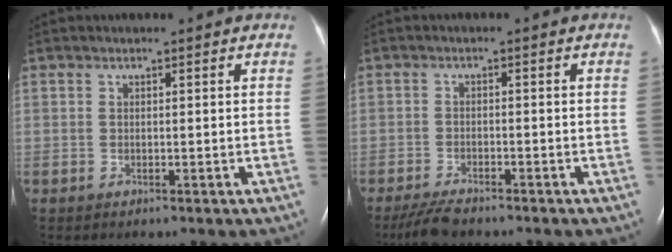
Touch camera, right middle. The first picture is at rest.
{"total": 4.4, "force": [-3.8, 0.8, 2.1], "torque": [-0.046, -0.013, -0.067]}